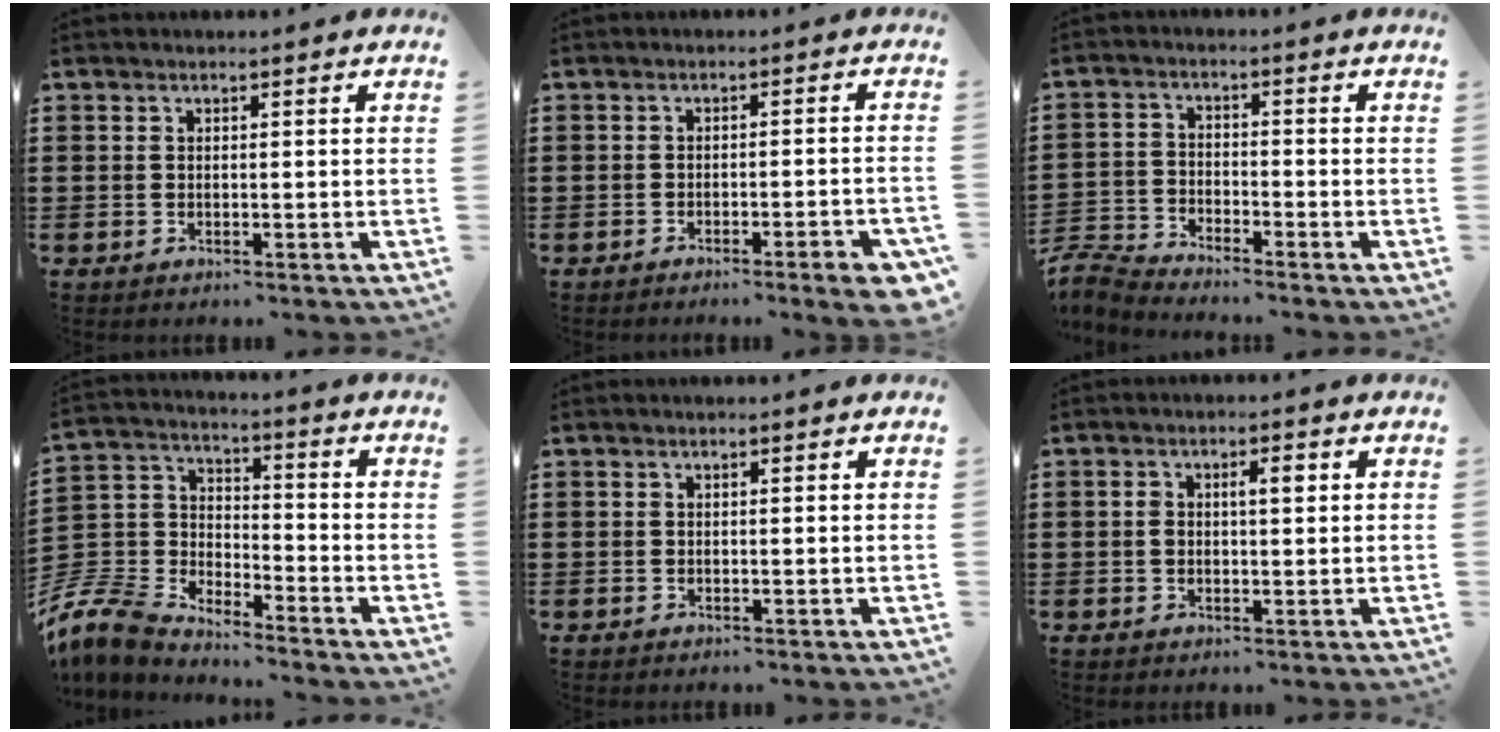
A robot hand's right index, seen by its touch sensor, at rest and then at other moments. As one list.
[{"total": 3.6, "force": [-2.6, 0.1, 2.5], "torque": [-0.039, -0.007, -0.045]}, {"total": 3.8, "force": [-3.8, 0.2, 0.3], "torque": [-0.033, -0.009, -0.086]}, {"total": 7.7, "force": [-7.1, 2.4, 1.7], "torque": [-0.080, -0.005, -0.152]}, {"total": 0.0}, {"total": 3.0, "force": [0.5, 1.1, 2.8], "torque": [-0.047, 0.003, 0.003]}]